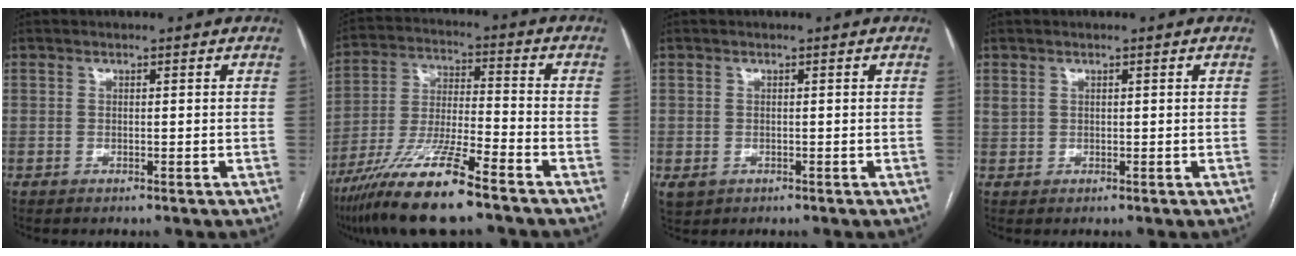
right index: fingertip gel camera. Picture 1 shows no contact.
{"total": 14.4, "force": [-10.1, 1.0, 10.3], "torque": [-0.208, -0.030, -0.185]}
{"total": 2.0, "force": [-0.5, 1.7, 0.8], "torque": [-0.017, -0.001, 0.002]}
{"total": 1.1, "force": [0.6, 0.8, 0.4], "torque": [-0.010, 0.016, 0.016]}